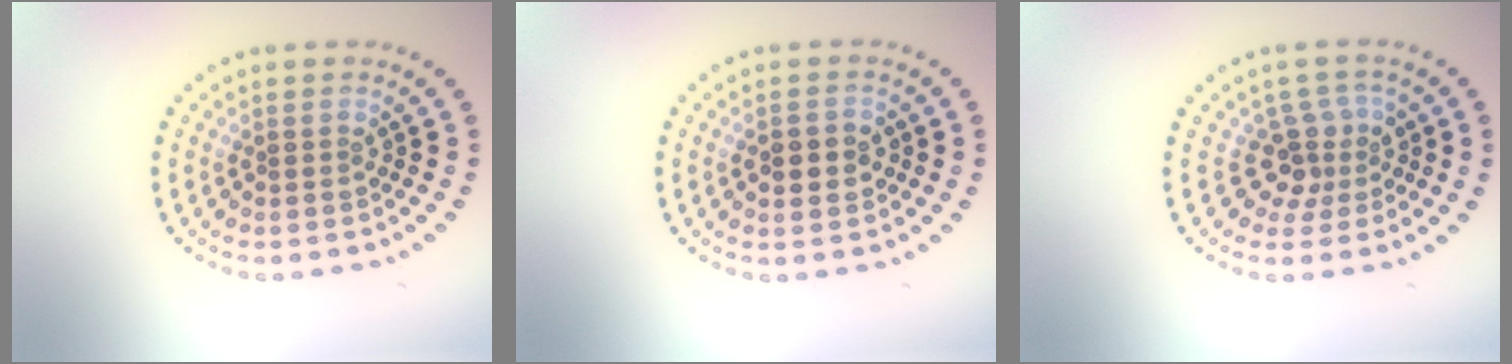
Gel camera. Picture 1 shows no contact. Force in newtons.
{"total": 2.3, "press": 2.3, "slide": 0.2}
{"total": 2.9, "press": 2.2, "slide": 2.0}